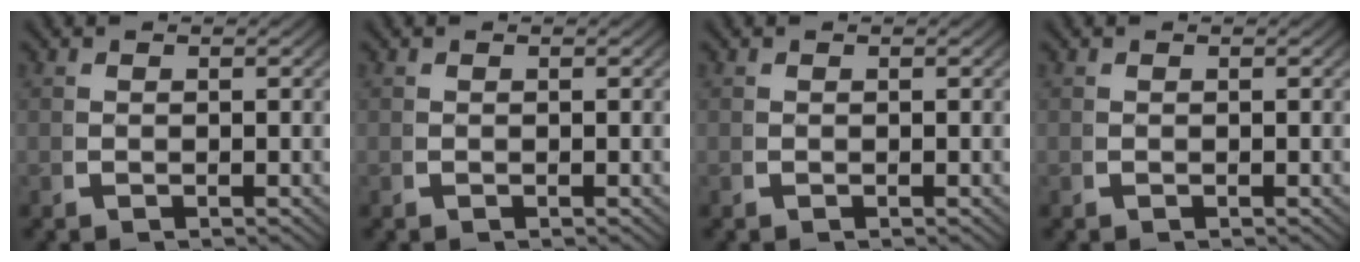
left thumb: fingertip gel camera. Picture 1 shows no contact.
{"total": 0.0}
{"total": 0.0}
{"total": 0.0}